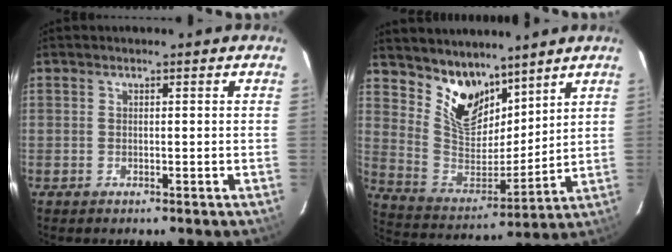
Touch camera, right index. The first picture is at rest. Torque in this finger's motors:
{"motor_torque": [-0.03, 0.39, 0.07, 0.05]}